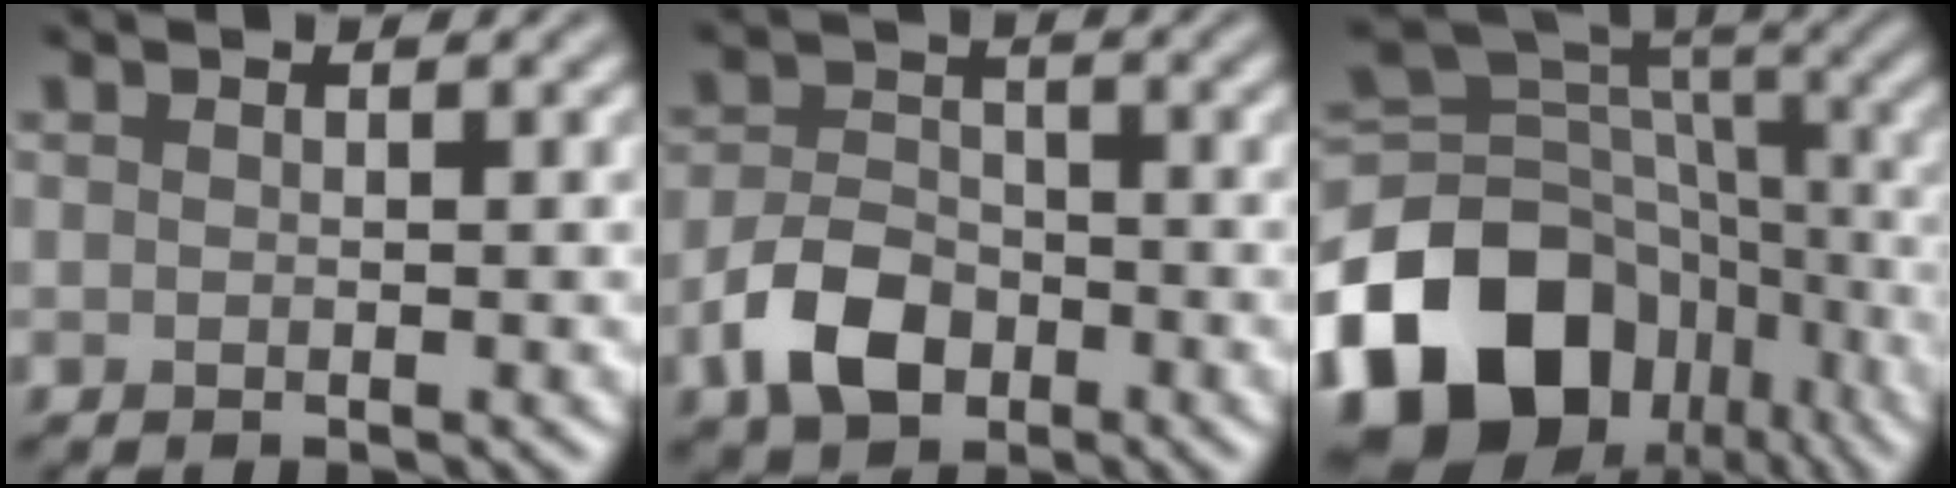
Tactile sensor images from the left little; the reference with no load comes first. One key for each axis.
{"total": 5.0, "fx": -2.5, "fy": 3.2, "fz": 2.9, "tx": -0.060, "ty": 0.002, "tz": -0.053}
{"total": 17.2, "fx": -8.7, "fy": 12.1, "fz": 8.4, "tx": -0.185, "ty": -0.005, "tz": -0.143}